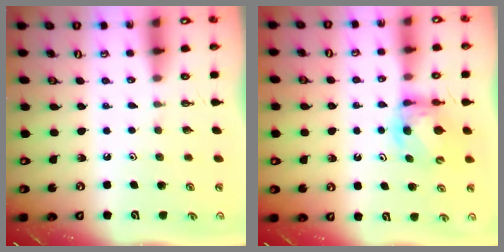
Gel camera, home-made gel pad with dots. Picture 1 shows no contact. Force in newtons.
{"total": 6.4, "press": 6.4, "slide": 0.3}